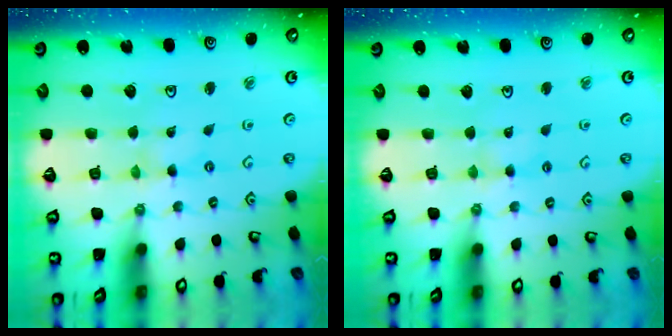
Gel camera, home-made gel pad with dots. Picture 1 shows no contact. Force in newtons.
{"total": 1.9, "press": 1.9, "slide": 0.3}